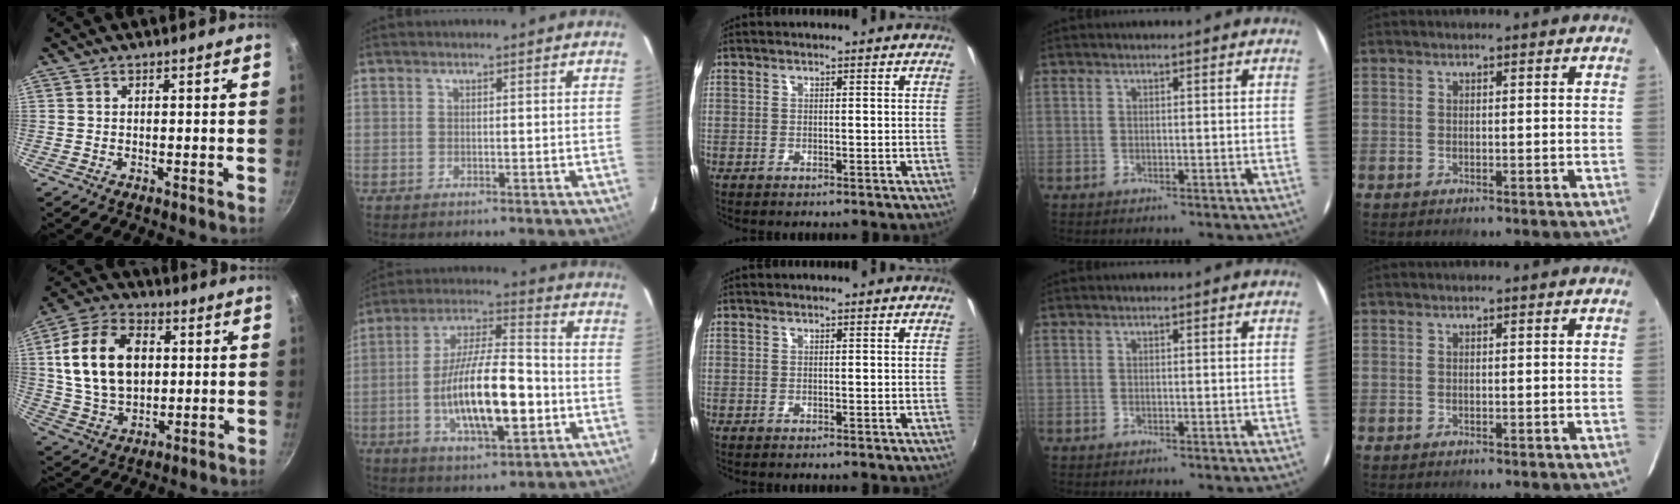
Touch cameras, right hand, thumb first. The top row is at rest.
{"thumb": {"total": 17.9, "force": [2.9, 12.2, 12.7], "torque": [-0.215, 0.004, 0.051]}, "index": {"total": 17.1, "force": [-4.2, 5.2, 15.8], "torque": [-0.289, -0.001, -0.068]}}